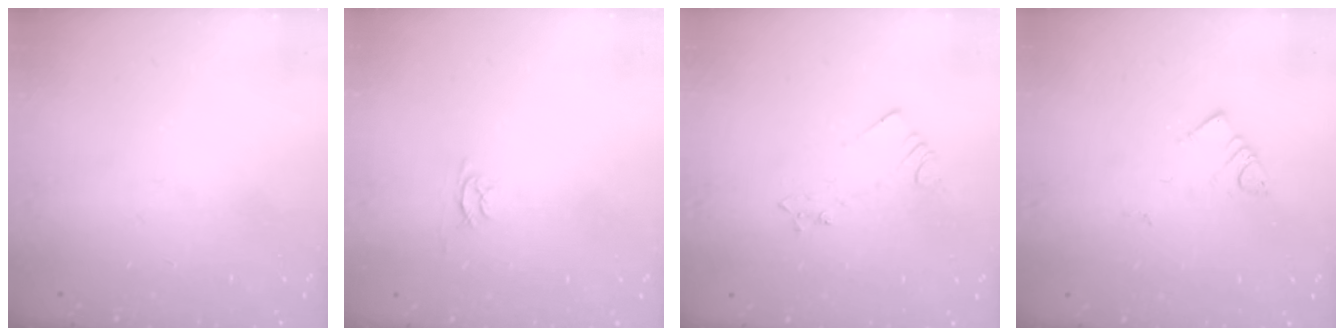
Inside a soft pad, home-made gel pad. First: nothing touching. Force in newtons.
{"total": 2.4, "press": 2.4, "slide": 0.3}
{"total": 2.5, "press": 2.5, "slide": 0.3}
{"total": 2.9, "press": 2.9, "slide": 0.3}